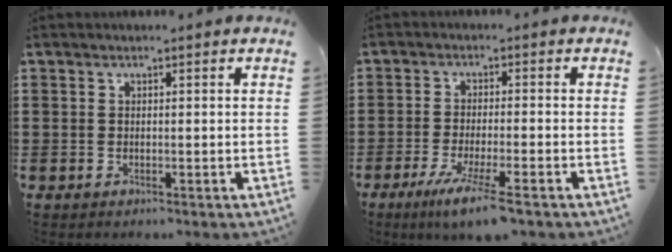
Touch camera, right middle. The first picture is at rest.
{"total": 6.1, "force": [-4.1, 0.1, 4.5], "torque": [-0.091, -0.018, -0.075]}